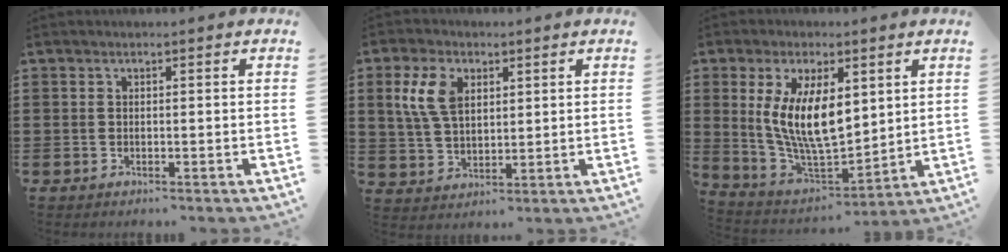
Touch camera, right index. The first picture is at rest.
{"total": 6.7, "force": [2.4, 4.0, 4.8], "torque": [-0.122, 0.006, 0.041]}
{"total": 10.8, "force": [2.5, 4.7, 9.4], "torque": [-0.204, -0.008, 0.044]}